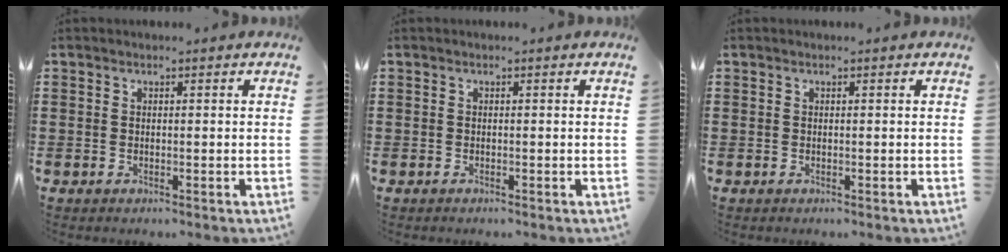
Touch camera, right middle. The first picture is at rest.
{"total": 0.0}
{"total": 0.0}